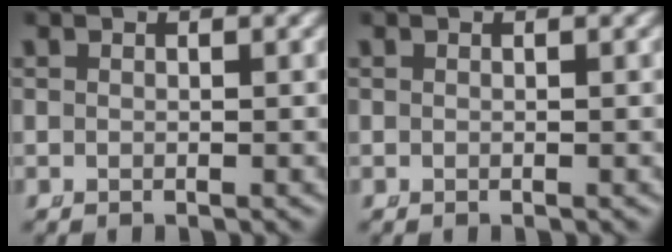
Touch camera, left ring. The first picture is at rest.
{"total": 0.0}